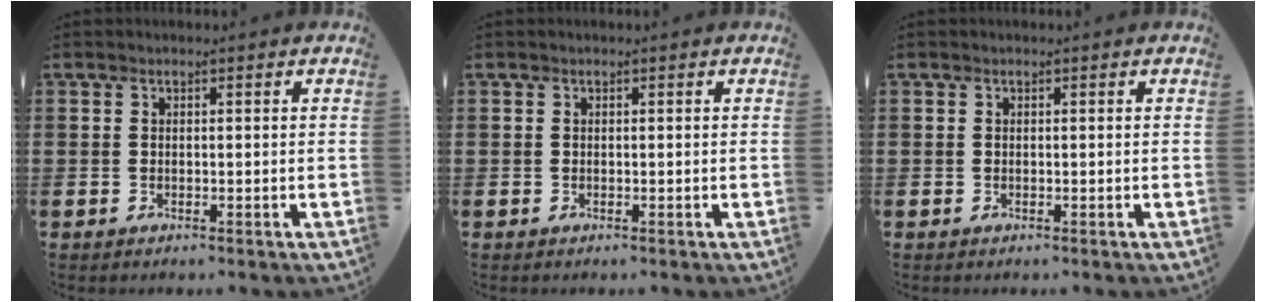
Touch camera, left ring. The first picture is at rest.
{"total": 0.0}
{"total": 0.0}